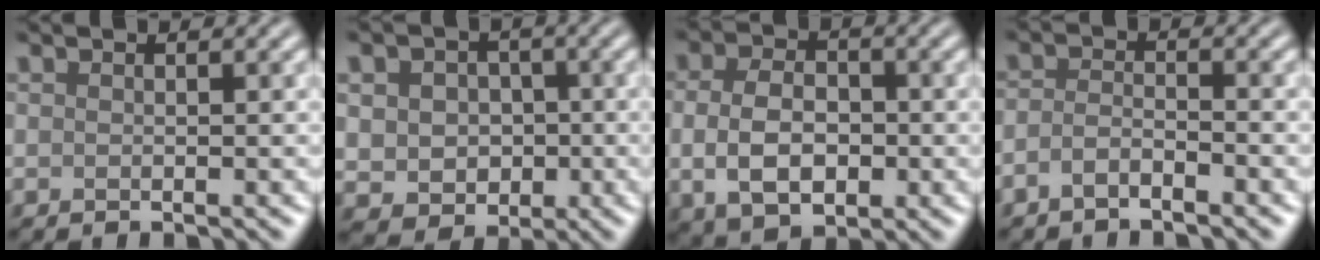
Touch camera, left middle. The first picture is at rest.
{"total": 5.6, "force": [-0.1, 4.7, 3.0], "torque": [-0.043, 0.000, -0.010]}
{"total": 5.7, "force": [-0.7, 3.7, 4.3], "torque": [-0.084, -0.005, -0.015]}
{"total": 1.9, "force": [-1.4, 0.6, 1.2], "torque": [-0.026, 0.003, -0.032]}